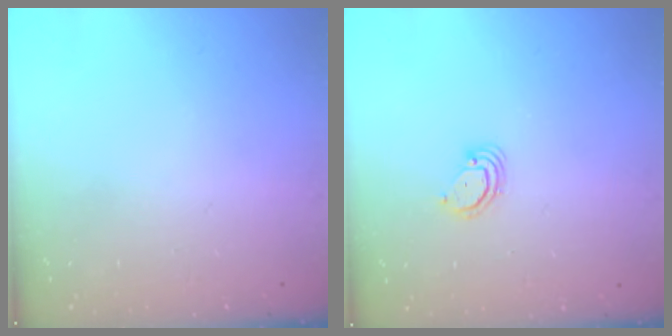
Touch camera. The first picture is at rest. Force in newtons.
{"total": 2.9, "press": 2.9, "slide": 0.3}